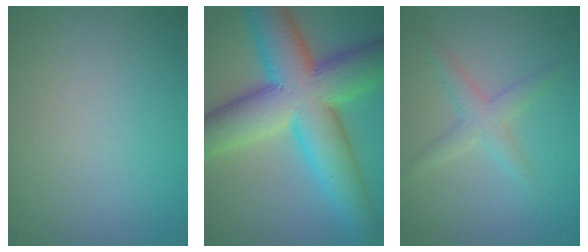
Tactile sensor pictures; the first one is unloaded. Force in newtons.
{"total": 14.4, "press": 14.4, "slide": 0.3}
{"total": 2.5, "press": 2.5, "slide": 0.0}